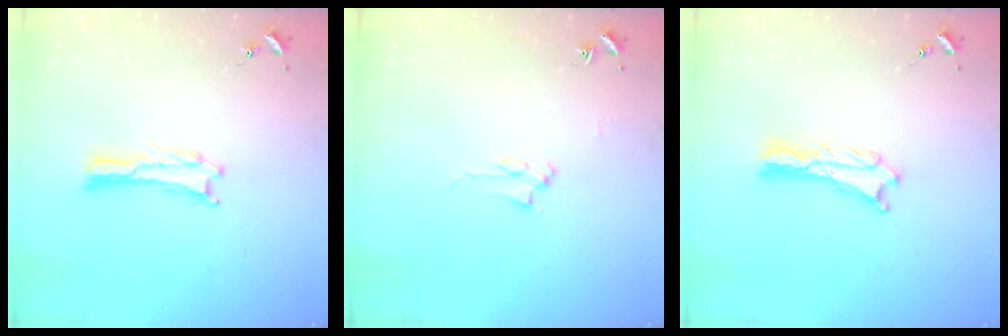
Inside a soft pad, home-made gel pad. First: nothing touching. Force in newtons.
{"total": 2.8, "press": 2.8, "slide": 0.4}
{"total": 1.3, "press": 1.3, "slide": 0.1}